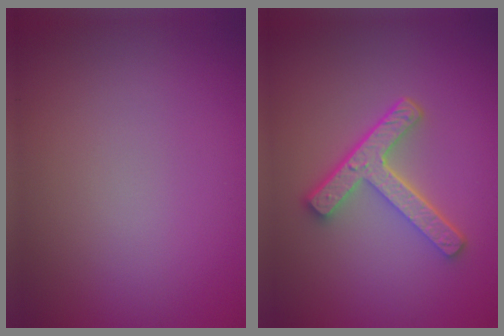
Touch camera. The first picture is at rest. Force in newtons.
{"total": 4.8, "press": 3.7, "slide": 3.2}